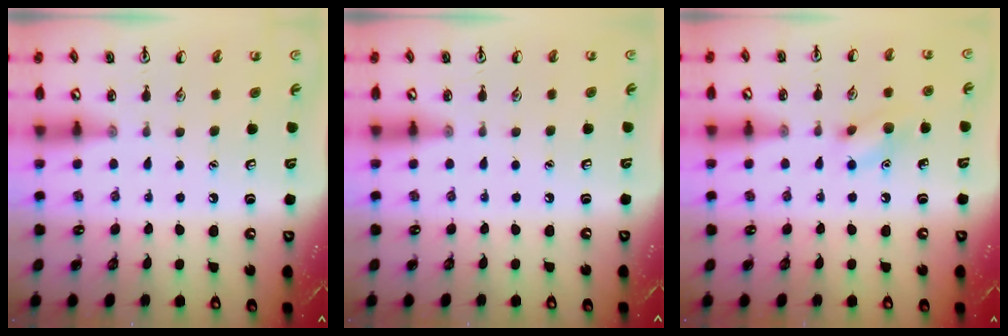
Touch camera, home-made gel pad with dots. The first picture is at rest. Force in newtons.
{"total": 0.0}
{"total": 8.5, "press": 8.4, "slide": 1.1}